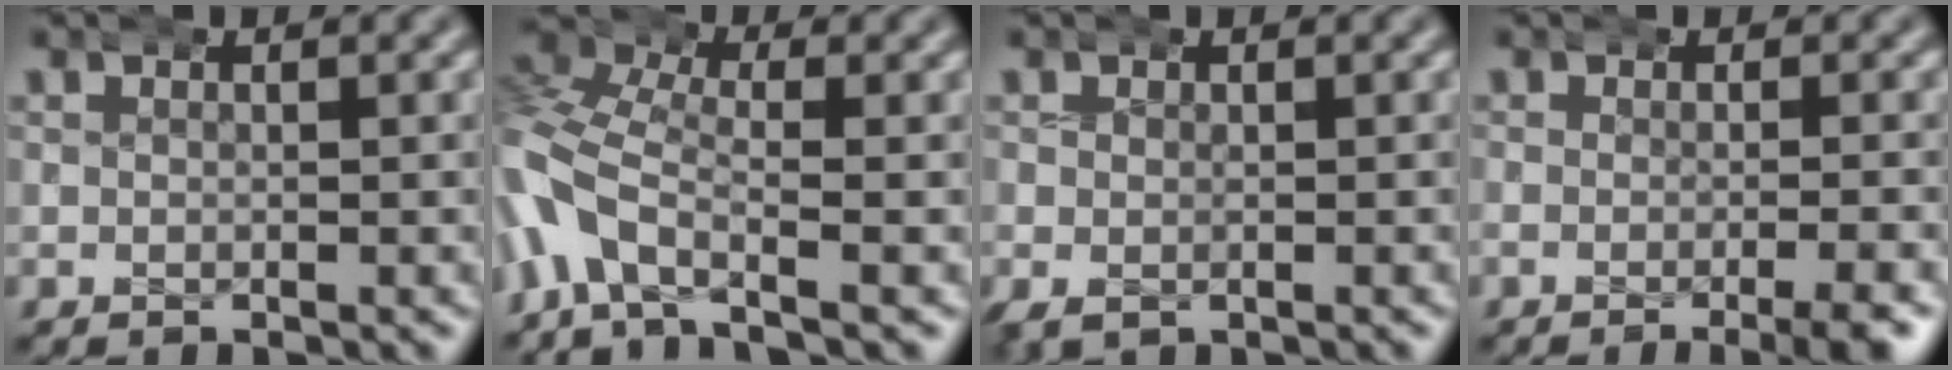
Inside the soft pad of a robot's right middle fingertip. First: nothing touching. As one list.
[{"total": 5.5, "force": [-1.0, 4.0, 3.7], "torque": [-0.111, -0.022, -0.012]}, {"total": 1.7, "force": [-0.4, 1.3, 1.0], "torque": [-0.020, -0.006, 0.000]}, {"total": 2.7, "force": [-1.6, -0.2, 2.1], "torque": [-0.020, 0.005, -0.032]}]